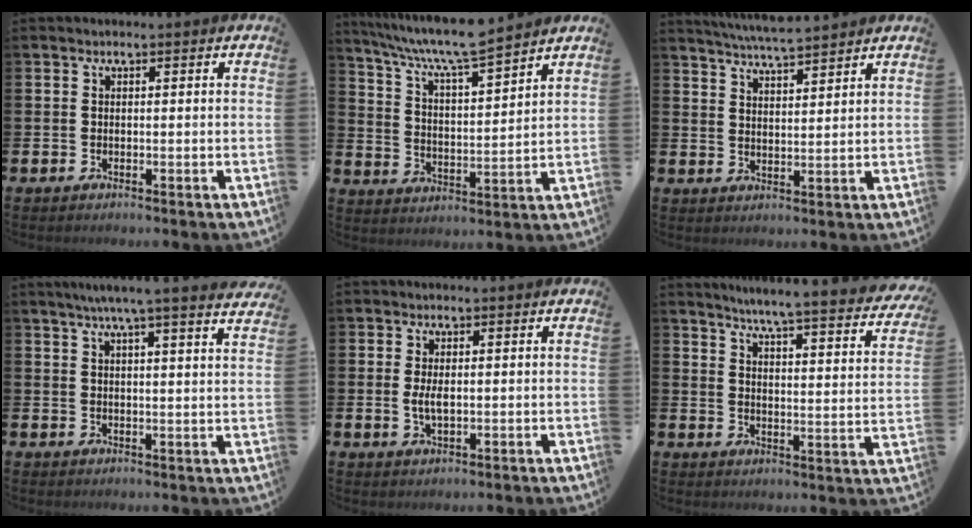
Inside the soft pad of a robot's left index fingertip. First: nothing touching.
{"total": 8.4, "force": [7.7, 0.4, 3.2], "torque": [-0.096, -0.046, 0.135]}
{"total": 5.4, "force": [5.3, -0.1, 1.0], "torque": [-0.035, -0.028, 0.095]}
{"total": 5.4, "force": [4.8, -0.8, 2.4], "torque": [-0.049, -0.022, 0.079]}
{"total": 2.4, "force": [0.2, 1.0, 2.1], "torque": [-0.032, -0.001, -0.001]}
{"total": 5.4, "force": [5.1, -0.4, 1.9], "torque": [-0.056, -0.049, 0.081]}